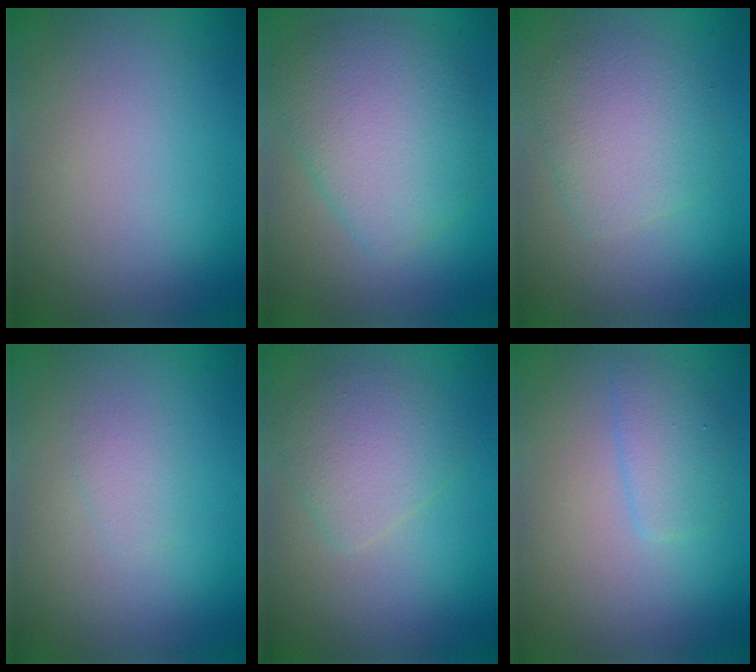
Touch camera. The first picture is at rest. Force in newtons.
{"total": 5.7, "press": 5.7, "slide": 0.2}
{"total": 3.3, "press": 3.3, "slide": 0.2}
{"total": 0.9, "press": 0.9, "slide": 0.1}
{"total": 2.9, "press": 2.9, "slide": 0.0}
{"total": 1.9, "press": 1.9, "slide": 0.1}